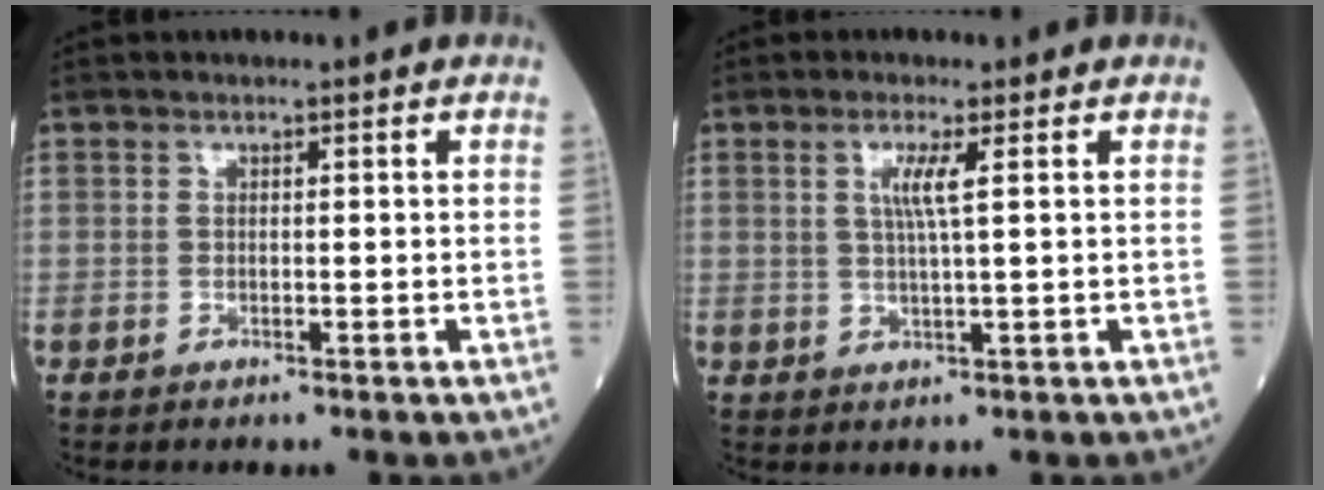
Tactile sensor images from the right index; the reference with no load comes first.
{"total": 3.5, "force": [1.1, -0.4, 3.3], "torque": [-0.068, -0.002, 0.019]}